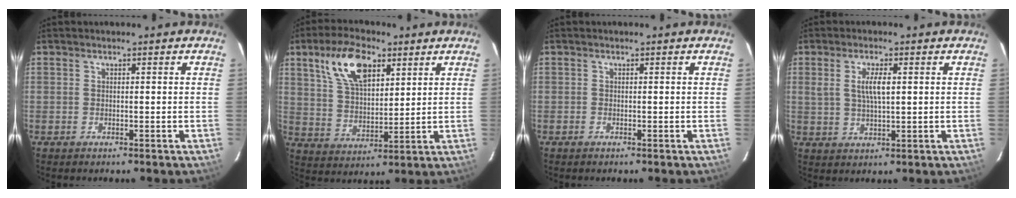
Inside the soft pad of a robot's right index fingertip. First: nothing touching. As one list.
[{"total": 12.5, "force": [6.5, 6.0, 8.9], "torque": [-0.166, 0.020, 0.126]}, {"total": 0.0}, {"total": 4.9, "force": [1.1, 1.5, 4.5], "torque": [-0.085, 0.000, 0.025]}]